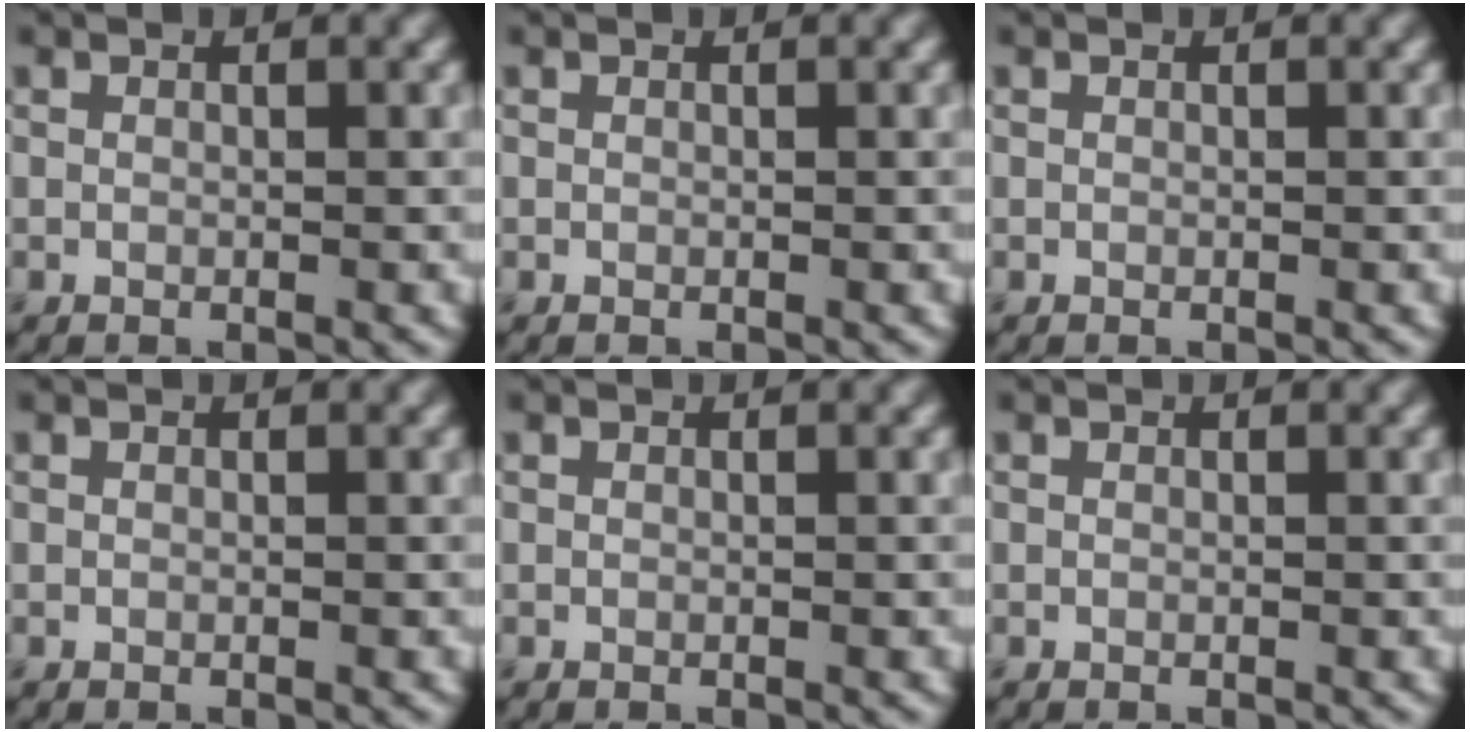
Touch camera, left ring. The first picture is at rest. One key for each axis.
{"total": 0.0}
{"total": 0.0}
{"total": 0.0}
{"total": 0.0}
{"total": 0.0}